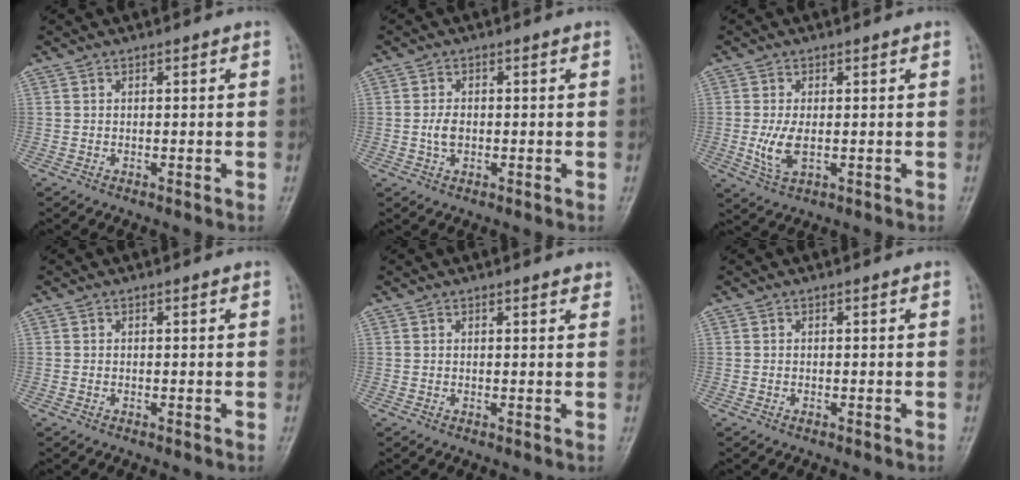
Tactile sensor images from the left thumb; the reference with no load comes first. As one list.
[{"total": 2.4, "force": [-0.3, 1.6, 1.7], "torque": [-0.031, 0.002, -0.007]}, {"total": 5.1, "force": [-0.4, 2.6, 4.4], "torque": [-0.088, -0.006, 0.001]}, {"total": 0.0}, {"total": 1.5, "force": [1.2, 0.4, 0.7], "torque": [-0.007, -0.004, 0.014]}, {"total": 0.0}]